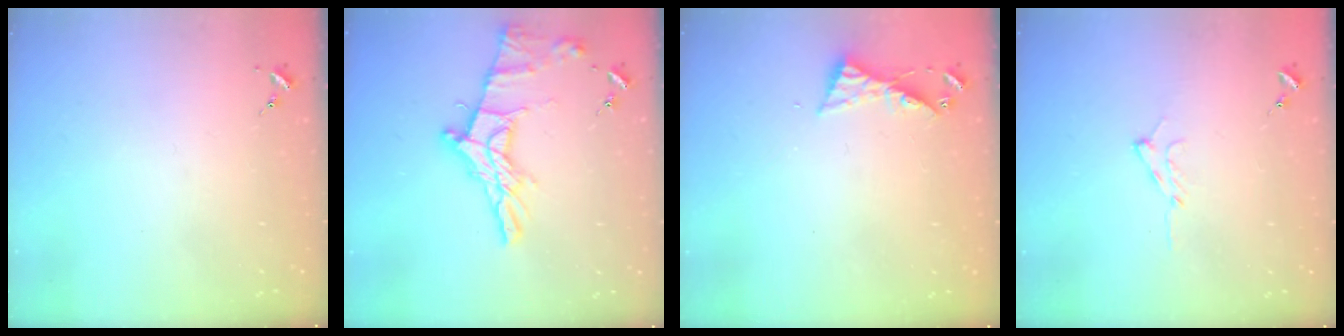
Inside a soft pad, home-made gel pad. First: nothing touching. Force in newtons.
{"total": 16.2, "press": 16.1, "slide": 1.0}
{"total": 5.2, "press": 5.2, "slide": 0.4}
{"total": 7.4, "press": 7.3, "slide": 0.8}